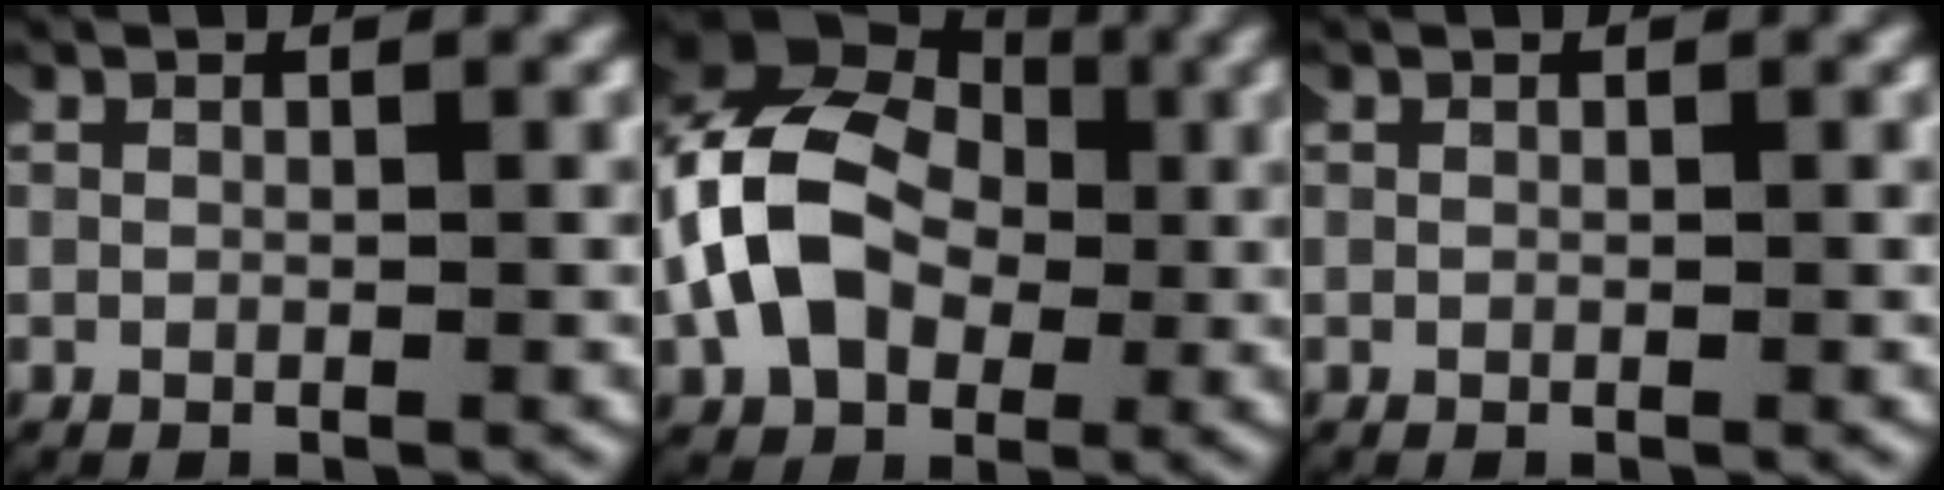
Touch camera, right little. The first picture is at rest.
{"total": 10.2, "force": [0.8, 7.9, 6.5], "torque": [-0.164, -0.010, 0.020]}
{"total": 0.0}